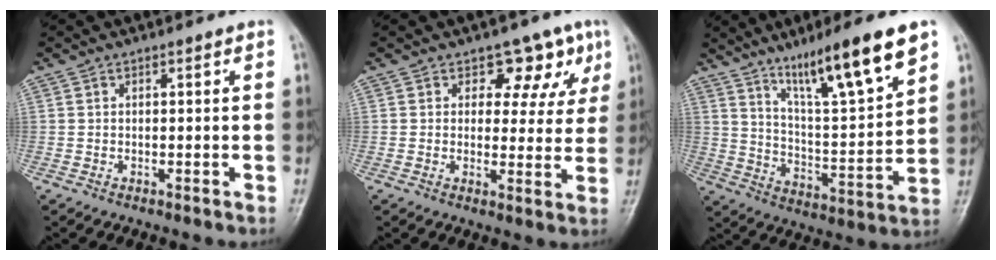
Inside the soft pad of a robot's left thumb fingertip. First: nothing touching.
{"total": 7.5, "force": [4.2, 5.2, 3.4], "torque": [0.005, -0.016, 0.045]}
{"total": 18.0, "force": [11.4, 2.6, 13.7], "torque": [-0.206, -0.054, 0.195]}